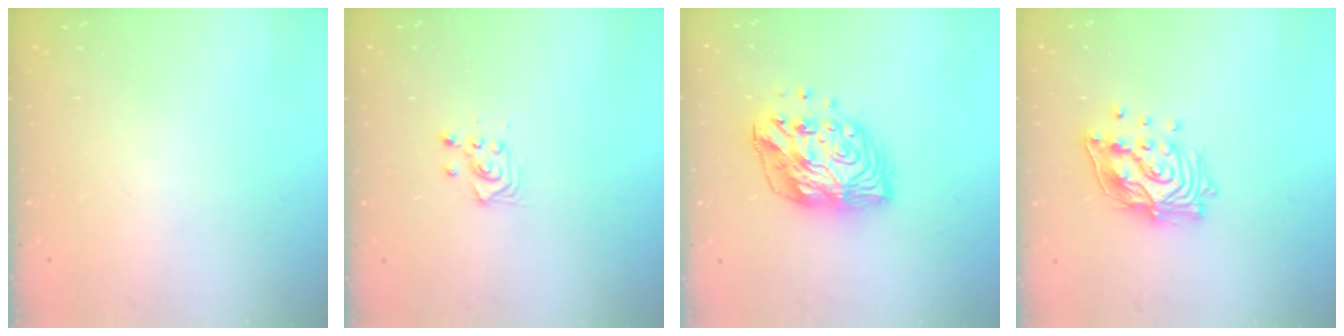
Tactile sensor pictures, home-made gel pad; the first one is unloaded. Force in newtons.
{"total": 3.4, "press": 3.1, "slide": 1.2}
{"total": 13.7, "press": 13.6, "slide": 1.2}
{"total": 16.0, "press": 15.9, "slide": 2.0}